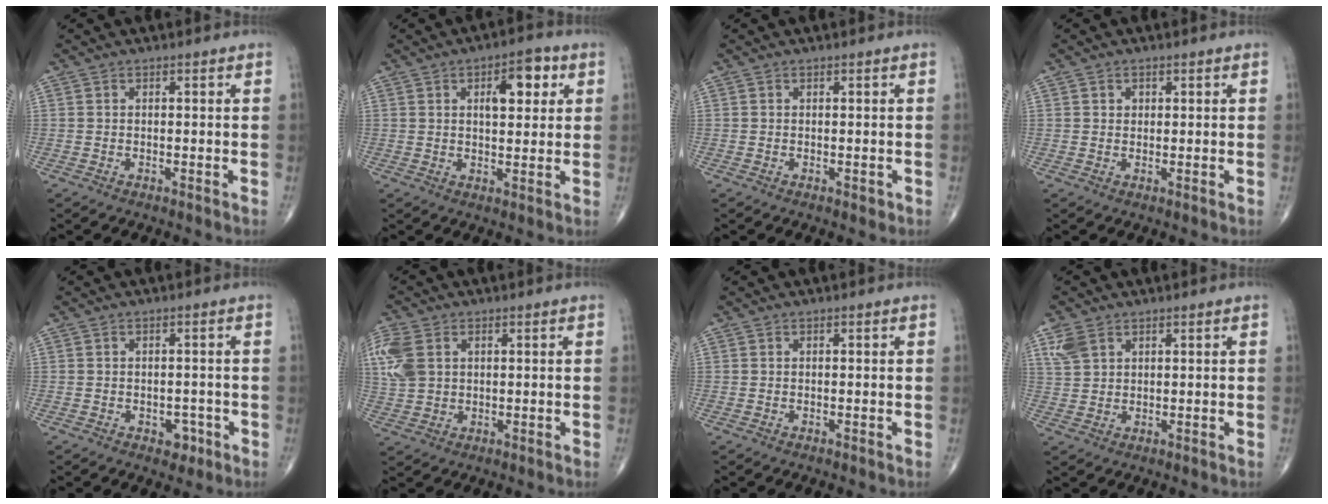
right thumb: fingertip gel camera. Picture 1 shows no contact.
{"total": 8.2, "force": [2.8, 3.9, 6.6], "torque": [-0.071, -0.001, 0.038]}
{"total": 0.8, "force": [-0.1, 0.5, 0.5], "torque": [-0.001, 0.000, 0.000]}
{"total": 1.3, "force": [0.5, 1.1, 0.5], "torque": [0.003, -0.002, 0.006]}
{"total": 2.7, "force": [-1.2, 1.9, 1.5], "torque": [-0.001, 0.005, -0.014]}
{"total": 8.5, "force": [2.4, 5.9, 5.6], "torque": [-0.141, 0.004, 0.053]}
{"total": 0.0}
{"total": 4.2, "force": [2.4, 2.6, 2.2], "torque": [-0.044, -0.002, 0.057]}